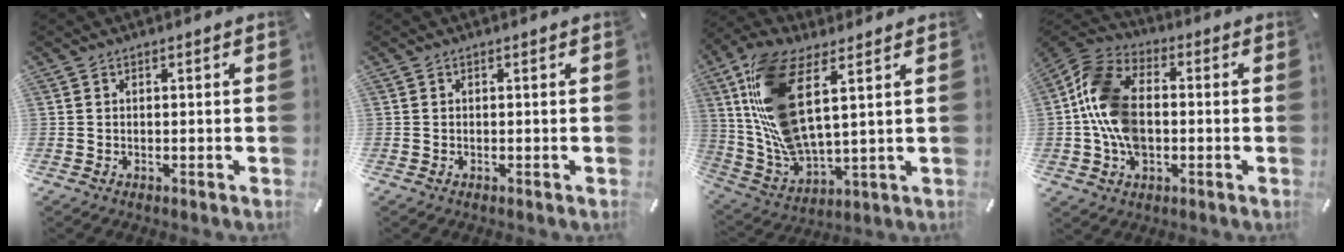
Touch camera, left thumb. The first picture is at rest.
{"total": 0.0}
{"total": 15.8, "force": [5.9, 6.6, 13.1], "torque": [-0.294, -0.029, 0.101]}
{"total": 14.6, "force": [-1.8, 10.2, 10.3], "torque": [-0.237, 0.013, -0.034]}